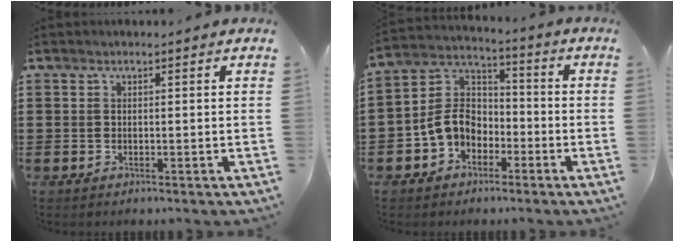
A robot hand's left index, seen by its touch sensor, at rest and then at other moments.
{"total": 7.1, "force": [-2.5, 5.8, 3.4], "torque": [-0.101, 0.009, -0.057]}